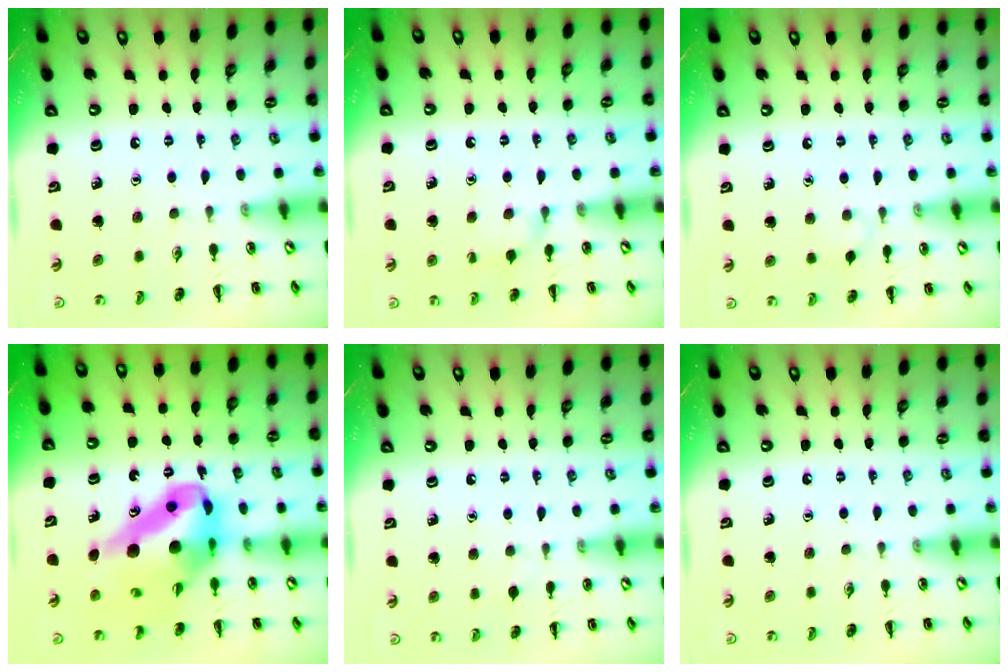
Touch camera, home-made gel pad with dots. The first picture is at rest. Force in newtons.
{"total": 7.3, "press": 7.1, "slide": 1.8}
{"total": 2.9, "press": 2.7, "slide": 1.2}
{"total": 14.7, "press": 14.0, "slide": 4.4}
{"total": 3.3, "press": 3.1, "slide": 1.1}
{"total": 0.0}